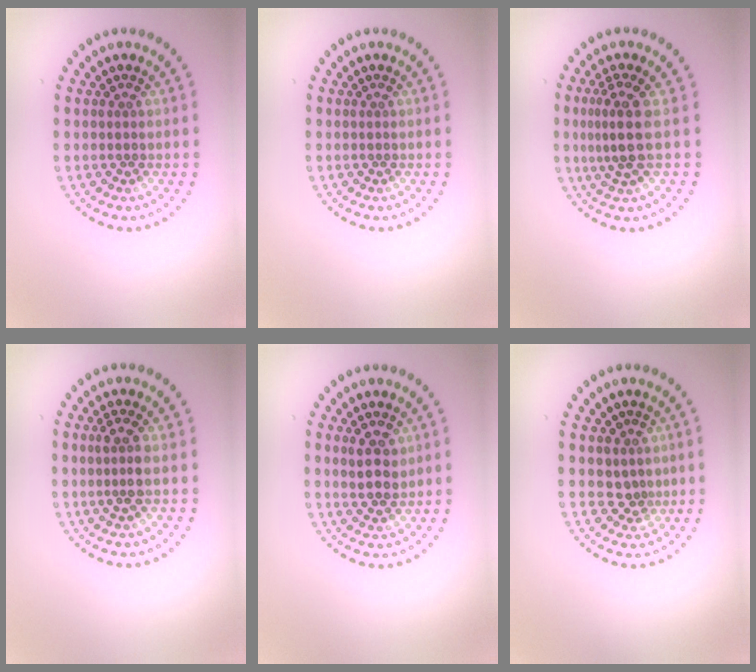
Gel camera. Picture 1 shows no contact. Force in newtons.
{"total": 0.0}
{"total": 3.0, "press": 2.4, "slide": 1.8}
{"total": 1.8, "press": 1.4, "slide": 1.0}
{"total": 2.4, "press": 2.3, "slide": 0.7}
{"total": 1.9, "press": 1.5, "slide": 1.3}